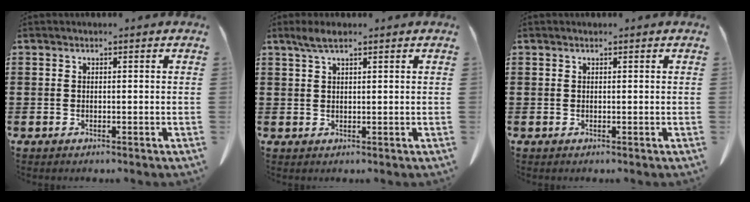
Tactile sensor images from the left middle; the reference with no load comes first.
{"total": 2.4, "force": [1.6, 0.4, 1.8], "torque": [-0.038, 0.001, 0.028]}
{"total": 0.0}